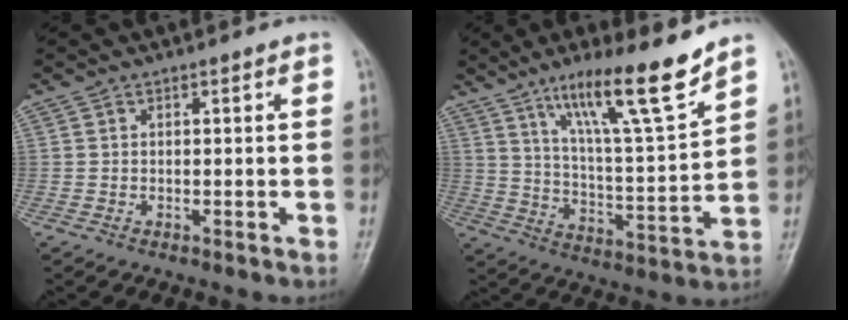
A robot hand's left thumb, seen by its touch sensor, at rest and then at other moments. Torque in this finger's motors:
{"motor_torque": [0.41, 0.29, 1.45, -1.31, 0.27]}